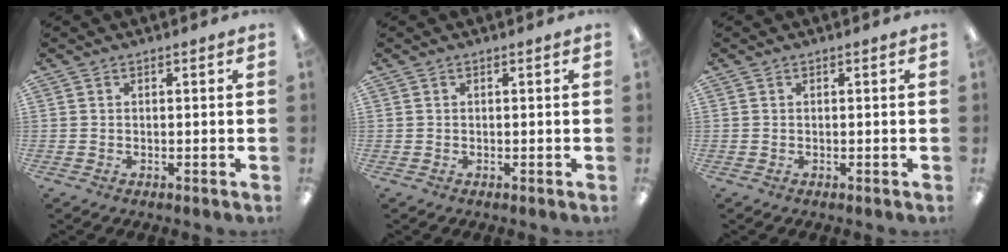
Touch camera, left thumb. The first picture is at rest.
{"total": 0.0}
{"total": 0.0}